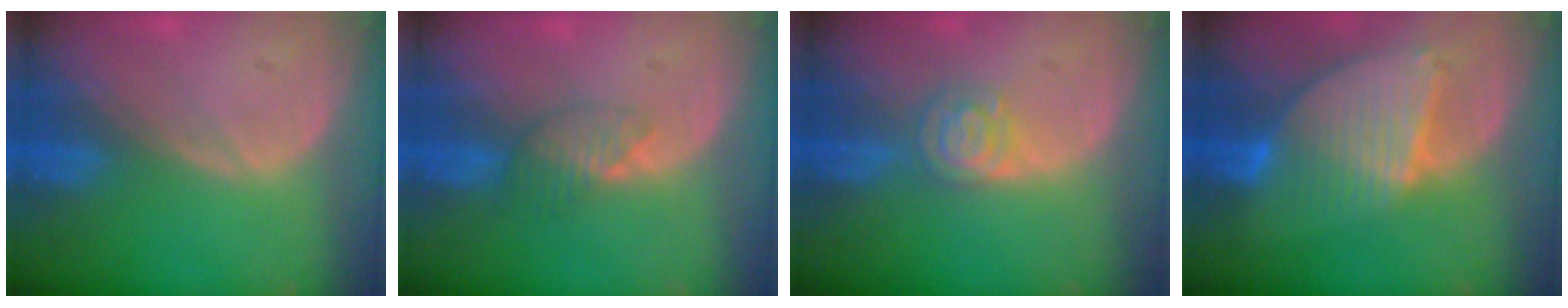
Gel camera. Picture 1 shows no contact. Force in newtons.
{"total": 3.6, "press": 3.2, "slide": 1.6}
{"total": 4.7, "press": 4.1, "slide": 2.3}
{"total": 8.4, "press": 7.4, "slide": 4.1}